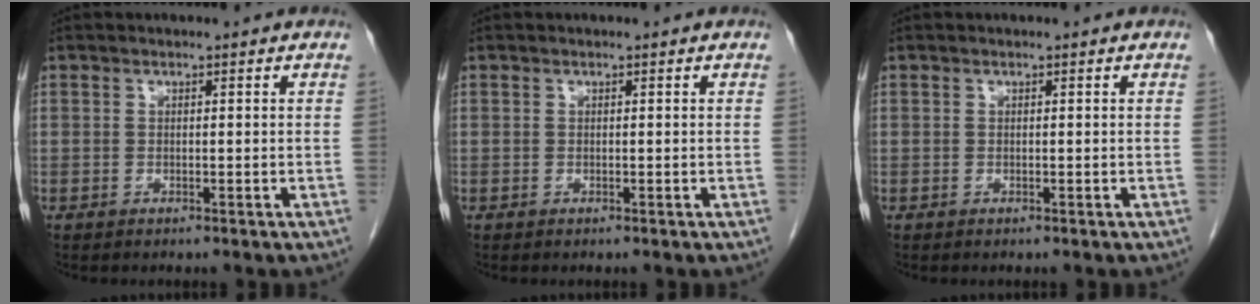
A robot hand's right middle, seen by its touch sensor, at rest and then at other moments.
{"total": 0.0}
{"total": 0.0}